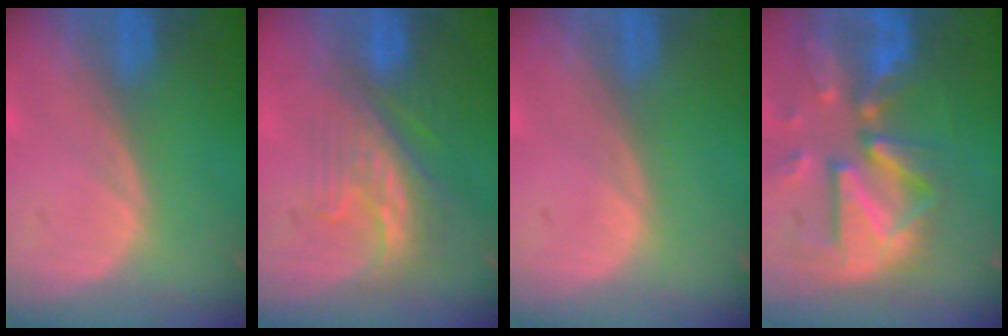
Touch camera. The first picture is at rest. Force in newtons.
{"total": 8.2, "press": 7.2, "slide": 4.0}
{"total": 0.0}
{"total": 12.1, "press": 10.5, "slide": 6.1}